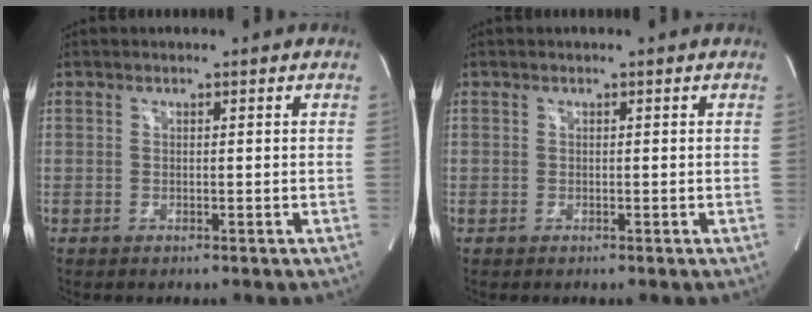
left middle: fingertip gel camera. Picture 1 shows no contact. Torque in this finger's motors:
{"motor_torque": [-0.64, 0.55, -0.57, -0.14]}